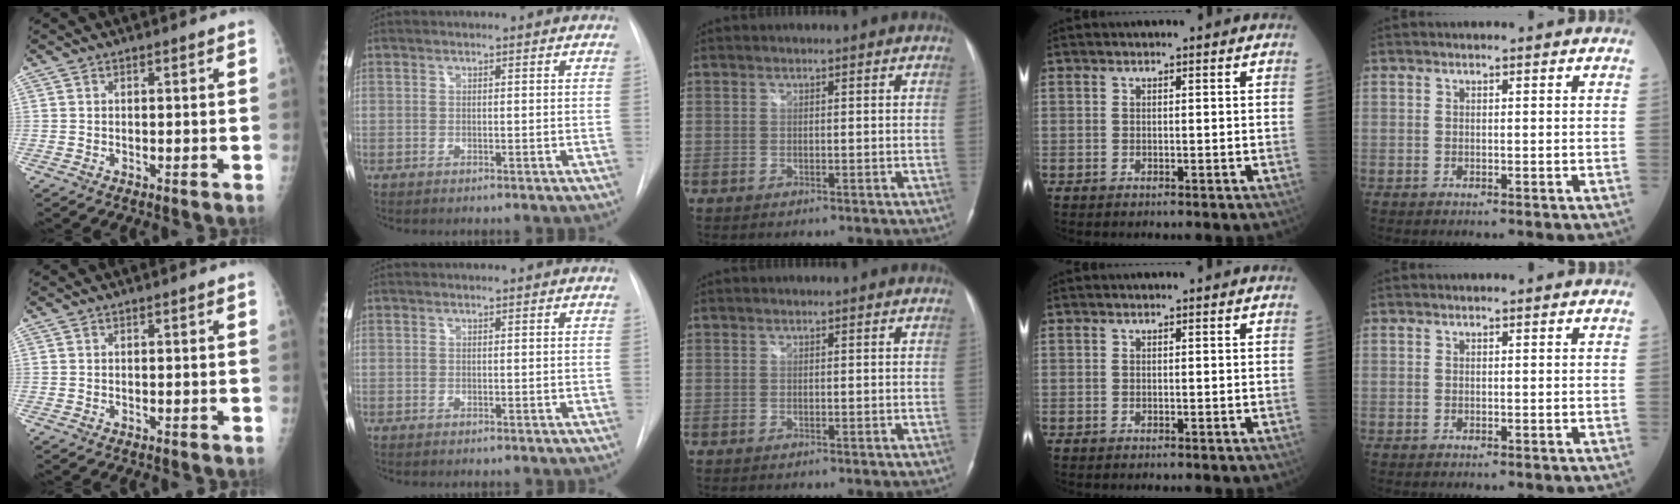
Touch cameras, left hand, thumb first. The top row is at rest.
{}